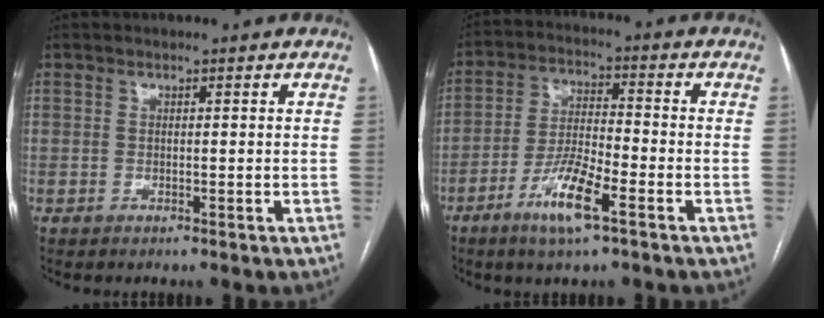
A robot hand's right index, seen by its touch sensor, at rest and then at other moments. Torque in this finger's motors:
{"motor_torque": [1.00, -0.80, 0.25, 0.05]}